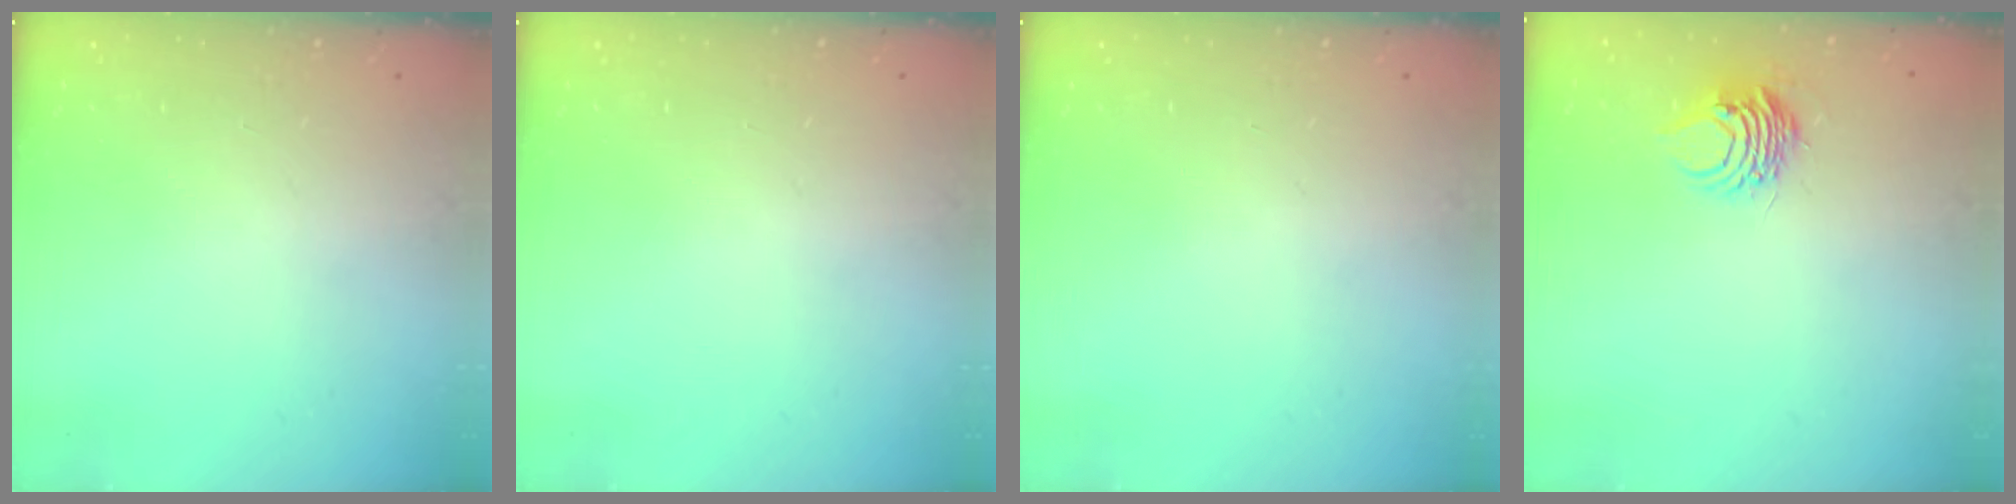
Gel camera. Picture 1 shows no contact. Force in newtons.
{"total": 0.0}
{"total": 0.0}
{"total": 6.8, "press": 6.7, "slide": 0.7}